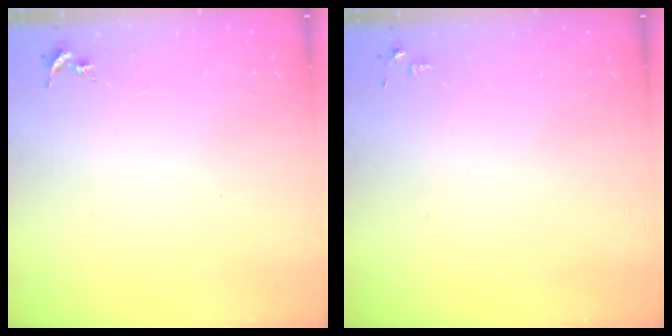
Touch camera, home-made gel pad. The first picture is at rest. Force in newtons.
{"total": 2.8, "press": 2.8, "slide": 0.4}